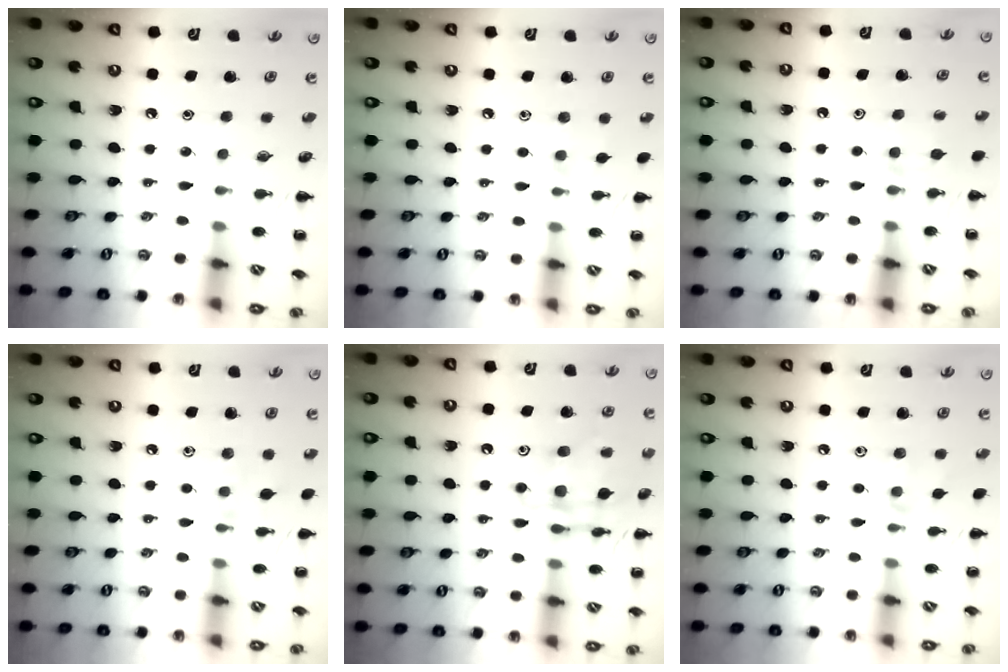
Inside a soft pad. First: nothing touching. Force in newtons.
{"total": 3.5, "press": 3.2, "slide": 1.5}
{"total": 6.6, "press": 6.3, "slide": 1.9}
{"total": 5.9, "press": 5.8, "slide": 1.2}
{"total": 14.2, "press": 14.1, "slide": 1.3}
{"total": 6.2, "press": 6.0, "slide": 1.8}